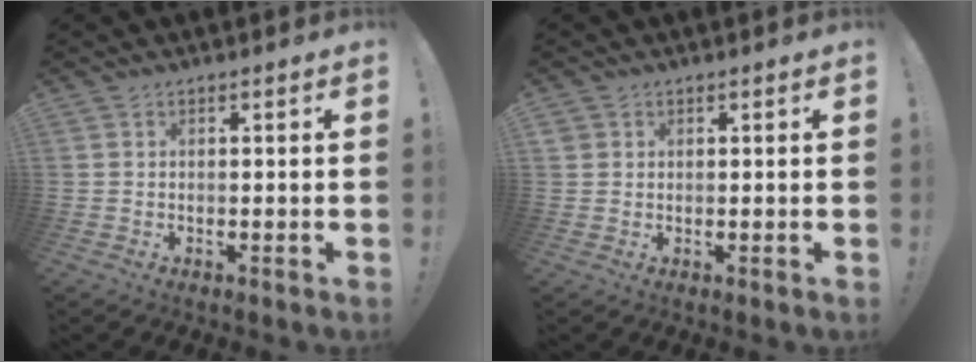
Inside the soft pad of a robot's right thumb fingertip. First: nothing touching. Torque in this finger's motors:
{"motor_torque": [-0.12, 0.15, 0.26, -0.14, 0.00]}